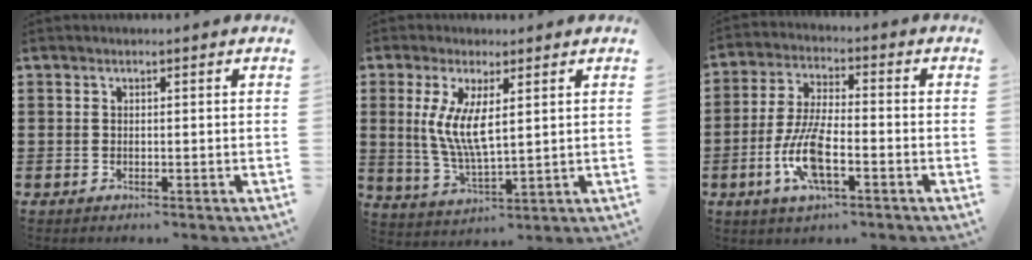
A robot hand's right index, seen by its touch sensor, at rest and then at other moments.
{"total": 7.3, "force": [1.4, 2.4, 6.8], "torque": [-0.141, 0.000, 0.023]}
{"total": 9.5, "force": [-3.3, 3.0, 8.4], "torque": [-0.189, -0.012, -0.065]}